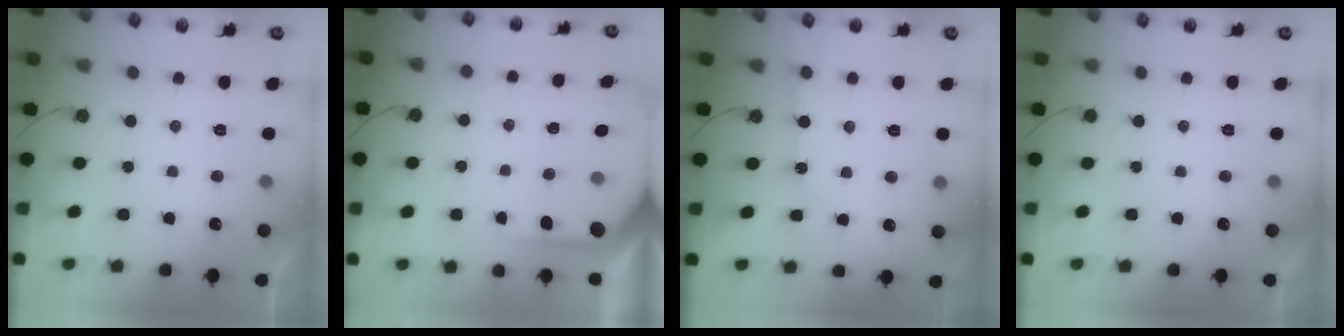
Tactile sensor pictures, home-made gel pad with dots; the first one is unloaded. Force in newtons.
{"total": 2.8, "press": 2.8, "slide": 0.2}
{"total": 5.5, "press": 5.5, "slide": 0.6}
{"total": 0.0}